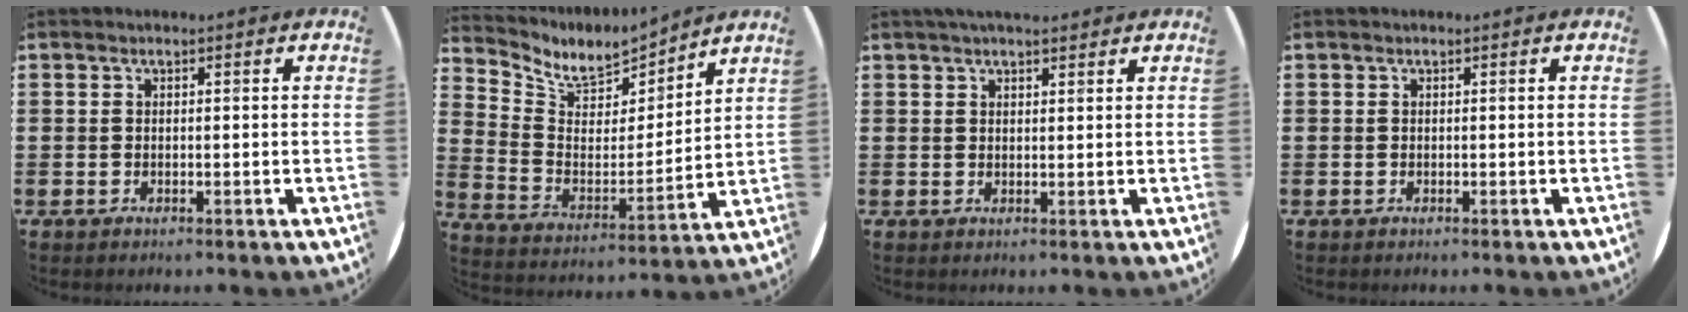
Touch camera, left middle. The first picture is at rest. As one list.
[{"total": 7.4, "force": [6.4, 3.2, 1.8], "torque": [-0.066, -0.050, 0.113]}, {"total": 2.4, "force": [2.2, 0.5, 0.9], "torque": [-0.021, 0.003, 0.041]}, {"total": 0.0}]